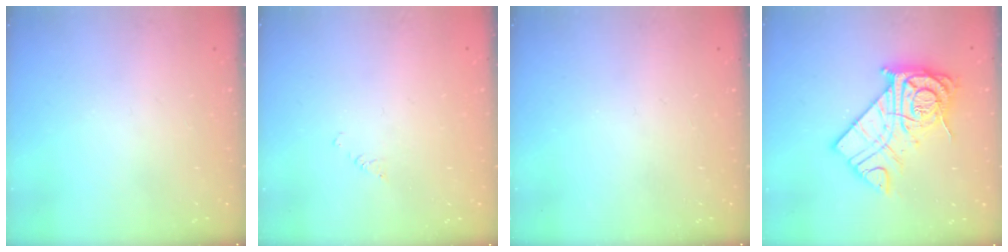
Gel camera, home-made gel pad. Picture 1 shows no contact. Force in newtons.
{"total": 2.0, "press": 2.0, "slide": 0.3}
{"total": 0.0}
{"total": 17.8, "press": 17.7, "slide": 1.6}